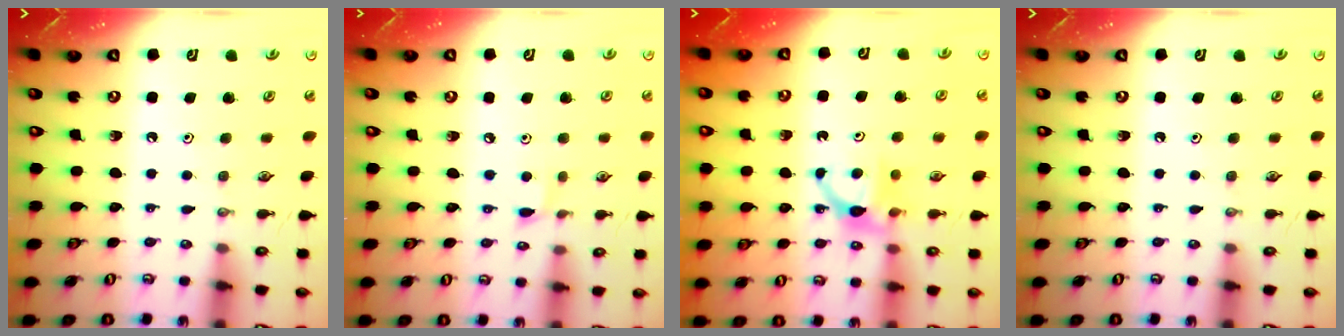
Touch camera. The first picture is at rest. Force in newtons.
{"total": 4.4, "press": 4.3, "slide": 0.6}
{"total": 5.5, "press": 5.5, "slide": 0.8}
{"total": 0.0}